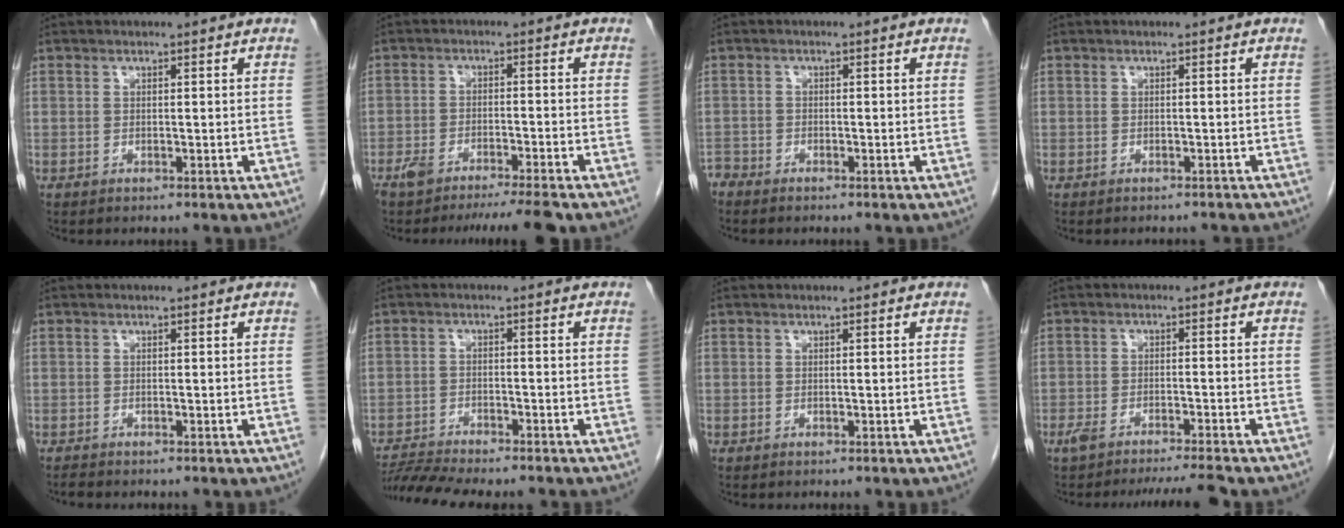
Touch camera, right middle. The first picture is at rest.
{"total": 8.4, "force": [-7.2, -0.4, 4.3], "torque": [-0.055, -0.010, -0.112]}
{"total": 1.8, "force": [-1.7, 0.4, -0.1], "torque": [0.000, -0.004, -0.034]}
{"total": 3.3, "force": [-3.2, 0.5, 0.5], "torque": [-0.011, -0.009, -0.034]}
{"total": 0.7, "force": [-0.7, 0.0, 0.1], "torque": [-0.011, -0.003, -0.015]}
{"total": 7.8, "force": [-7.4, -0.1, 2.6], "torque": [-0.041, -0.001, -0.119]}
{"total": 0.0}
{"total": 6.8, "force": [-6.1, -0.7, 3.0], "torque": [-0.039, -0.005, -0.097]}